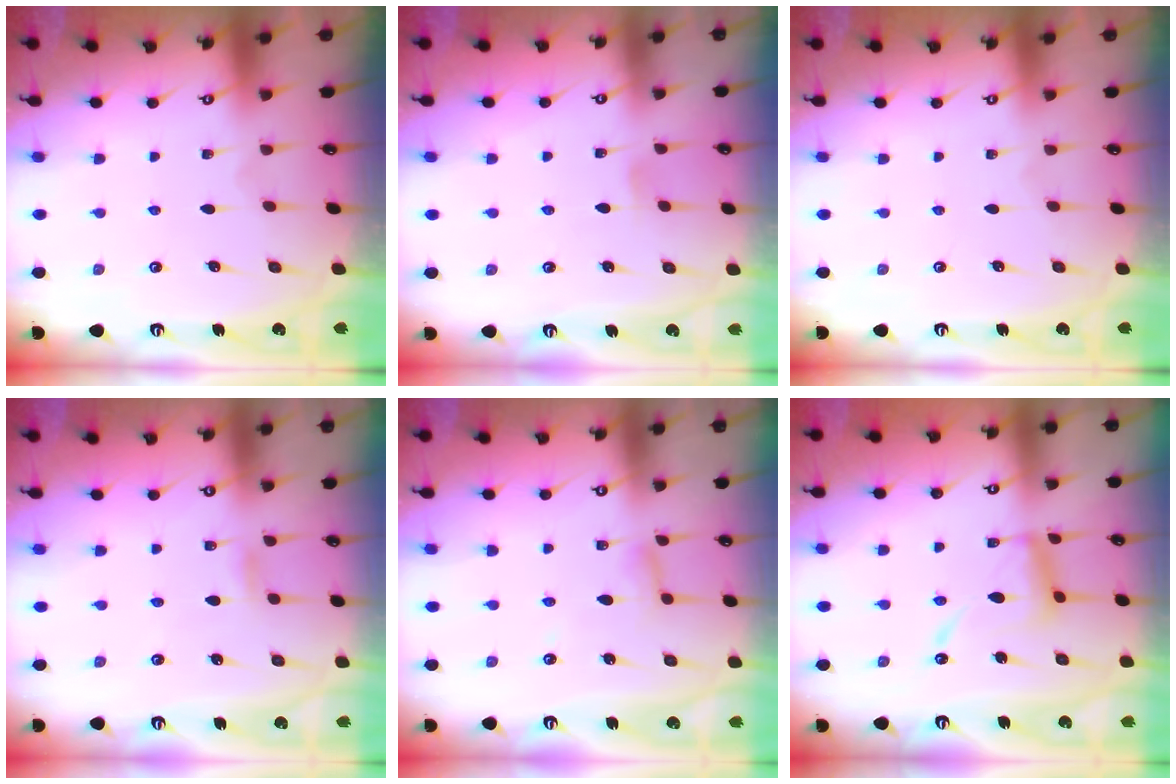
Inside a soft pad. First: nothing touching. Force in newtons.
{"total": 3.2, "press": 3.2, "slide": 0.4}
{"total": 0.0}
{"total": 4.6, "press": 4.6, "slide": 0.5}
{"total": 5.5, "press": 5.5, "slide": 0.3}
{"total": 13.5, "press": 13.5, "slide": 1.2}